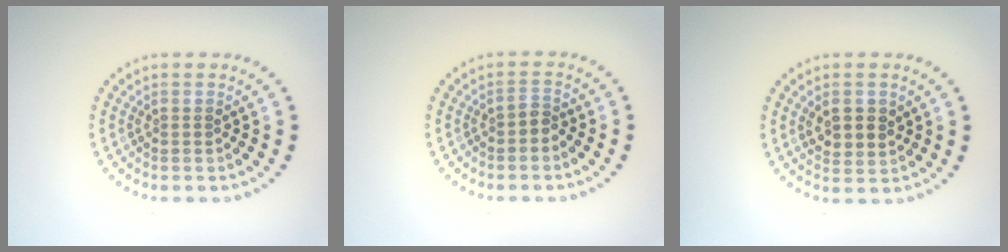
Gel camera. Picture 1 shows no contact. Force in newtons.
{"total": 1.1, "press": 0.8, "slide": 0.6}
{"total": 2.8, "press": 2.6, "slide": 0.8}